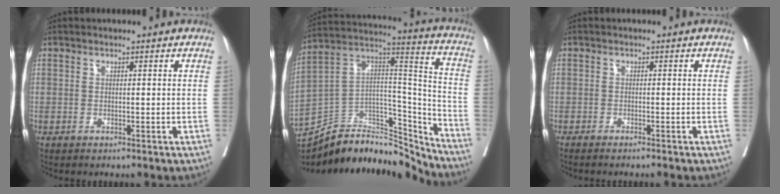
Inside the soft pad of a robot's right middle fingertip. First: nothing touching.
{"total": 23.1, "force": [-21.4, 5.9, 6.3], "torque": [-0.128, 0.041, -0.354]}
{"total": 4.4, "force": [-3.8, -0.5, 2.1], "torque": [-0.014, -0.002, -0.050]}